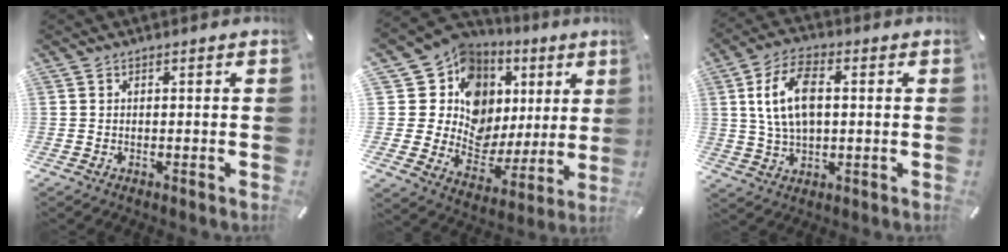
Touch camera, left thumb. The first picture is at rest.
{"total": 13.6, "force": [5.7, 11.5, 4.6], "torque": [-0.068, -0.071, 0.113]}
{"total": 11.0, "force": [1.9, 6.5, 8.6], "torque": [-0.174, 0.001, 0.030]}